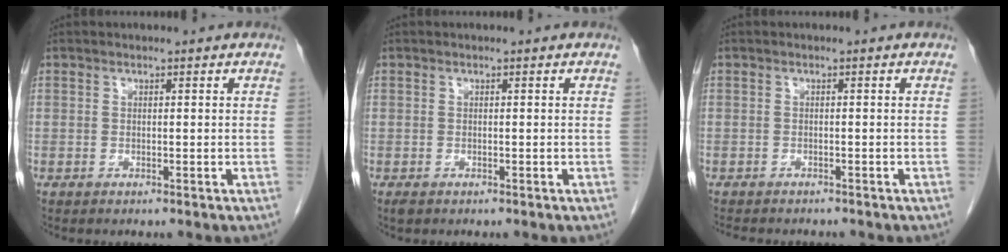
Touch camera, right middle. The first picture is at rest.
{"total": 0.8, "force": [-0.5, 0.4, 0.4], "torque": [-0.013, -0.002, -0.006]}
{"total": 6.0, "force": [-5.3, 1.7, 2.2], "torque": [-0.036, -0.006, -0.070]}